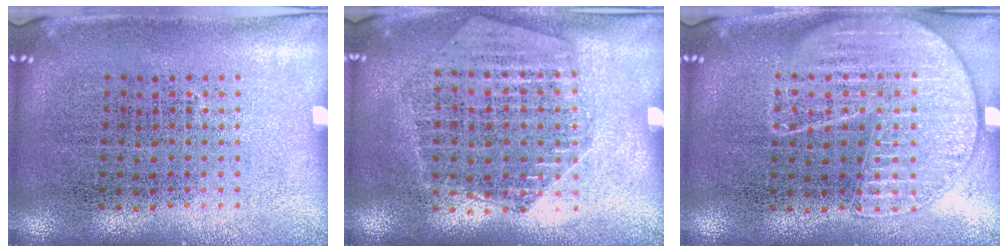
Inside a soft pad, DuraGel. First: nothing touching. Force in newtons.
{"total": 1.6, "press": 1.6, "slide": 0.2}
{"total": 1.4, "press": 1.4, "slide": 0.2}